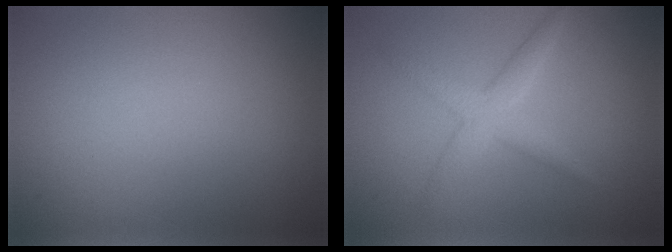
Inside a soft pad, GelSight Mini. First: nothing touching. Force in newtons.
{"total": 2.6, "press": 2.6, "slide": 0.1}